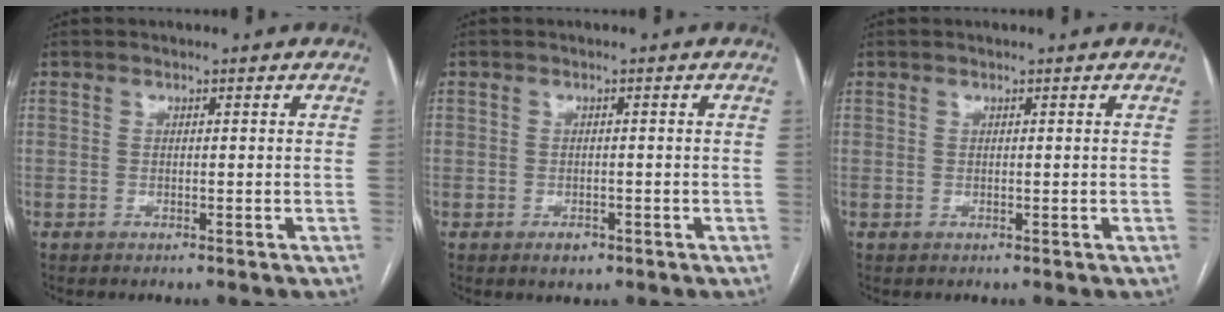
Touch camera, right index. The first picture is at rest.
{"total": 1.8, "force": [-1.0, 1.3, 0.8], "torque": [-0.010, 0.002, -0.010]}
{"total": 0.0}